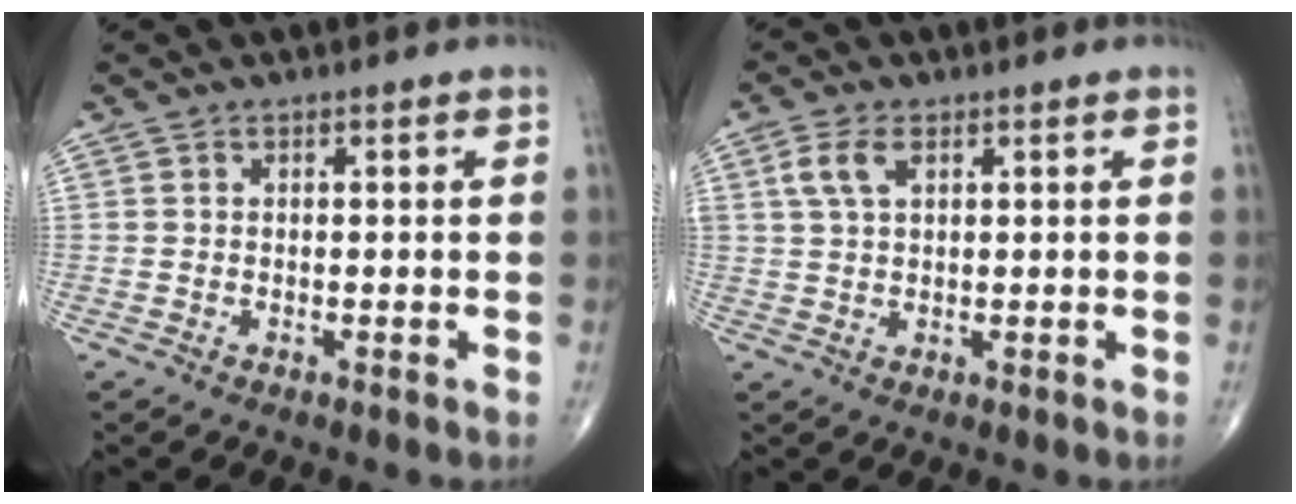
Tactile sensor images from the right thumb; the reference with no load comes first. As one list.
[{"total": 4.7, "force": [1.9, 2.3, 3.6], "torque": [-0.084, 0.007, 0.040]}]